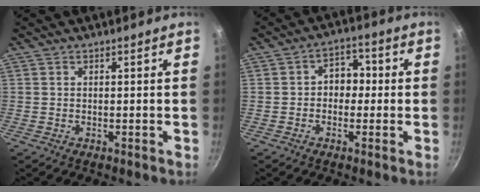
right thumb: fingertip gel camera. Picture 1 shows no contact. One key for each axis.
{"total": 5.4, "fx": -0.1, "fy": 4.1, "fz": 3.6, "tx": -0.020, "ty": 0.019, "tz": -0.014}